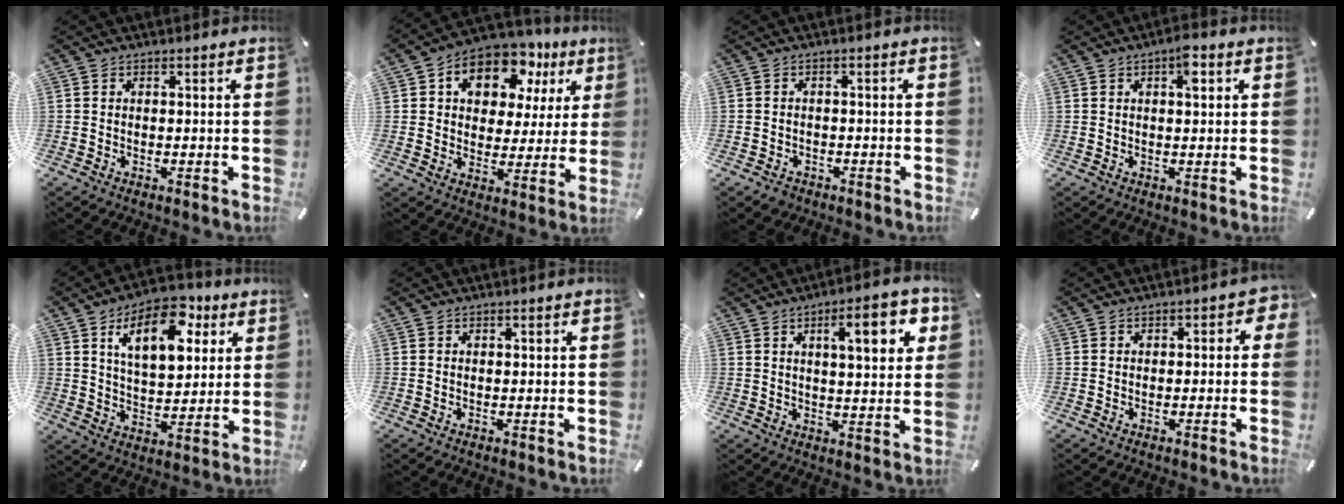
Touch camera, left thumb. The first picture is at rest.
{"total": 13.0, "force": [6.7, 9.0, 6.6], "torque": [-0.104, -0.038, 0.119]}
{"total": 1.9, "force": [-1.5, 1.2, 0.4], "torque": [-0.008, 0.007, -0.031]}
{"total": 3.9, "force": [1.5, 1.5, 3.3], "torque": [-0.046, -0.002, 0.019]}
{"total": 15.0, "force": [7.0, 8.4, 10.3], "torque": [-0.152, -0.019, 0.118]}
{"total": 0.0}
{"total": 12.0, "force": [4.8, 3.7, 10.3], "torque": [-0.147, -0.008, 0.070]}
{"total": 2.3, "force": [-1.0, 1.6, 1.4], "torque": [-0.018, 0.008, -0.021]}